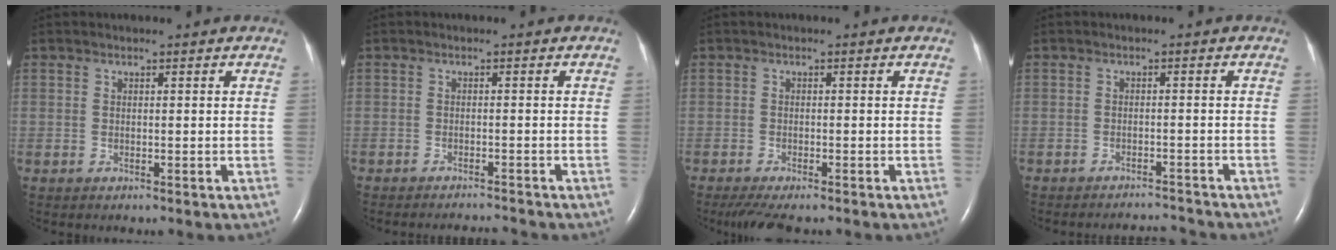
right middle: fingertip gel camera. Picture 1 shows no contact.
{"total": 3.7, "force": [-3.6, -0.6, 0.2], "torque": [-0.003, -0.011, -0.053]}
{"total": 5.8, "force": [-4.6, 1.1, 3.4], "torque": [-0.052, -0.013, -0.071]}
{"total": 4.6, "force": [-4.6, -0.5, -0.5], "torque": [0.002, -0.003, -0.068]}